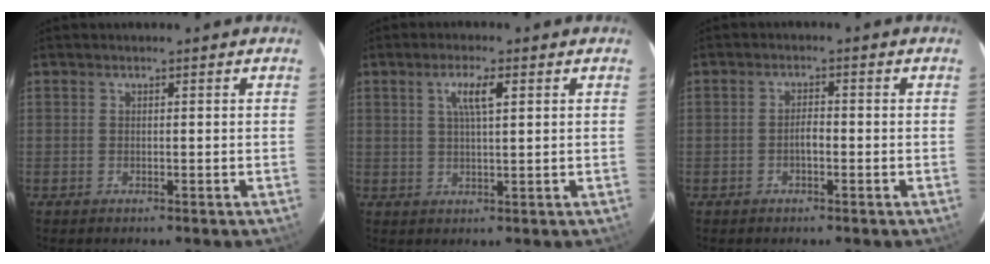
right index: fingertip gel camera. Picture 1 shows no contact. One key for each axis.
{"total": 4.4, "fx": 1.7, "fy": 0.8, "fz": 4.0, "tx": -0.075, "ty": 0.004, "tz": 0.030}
{"total": 1.8, "fx": -0.8, "fy": 0.7, "fz": 1.4, "tx": -0.027, "ty": 0.007, "tz": -0.015}